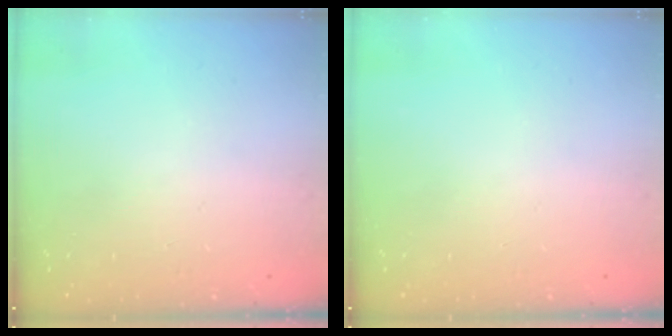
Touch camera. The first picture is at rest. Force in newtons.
{"total": 0.0}